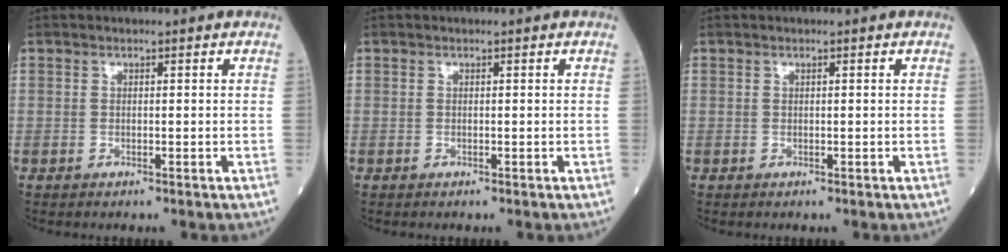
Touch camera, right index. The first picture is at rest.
{"total": 0.0}
{"total": 0.0}